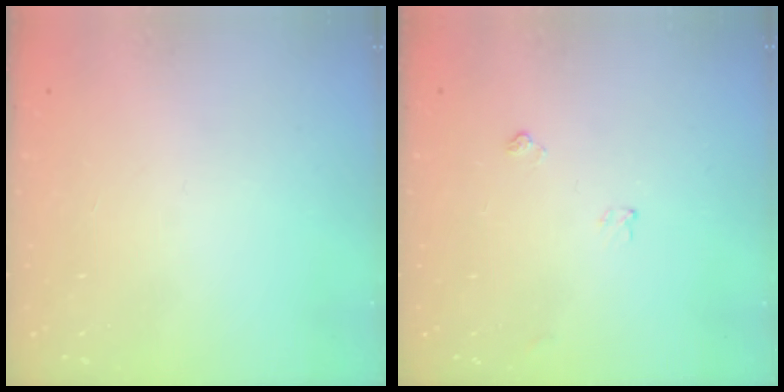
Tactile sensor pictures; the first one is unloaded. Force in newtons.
{"total": 4.1, "press": 4.1, "slide": 0.5}